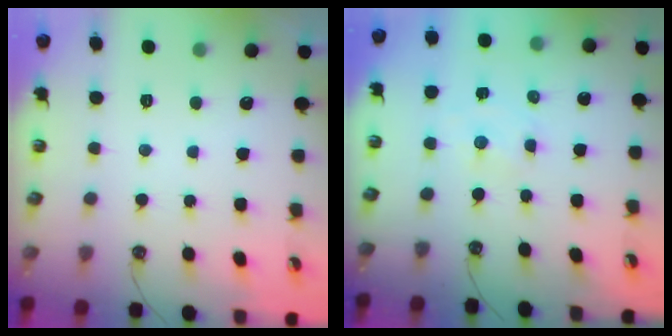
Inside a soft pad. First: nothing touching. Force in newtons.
{"total": 1.8, "press": 1.8, "slide": 0.3}